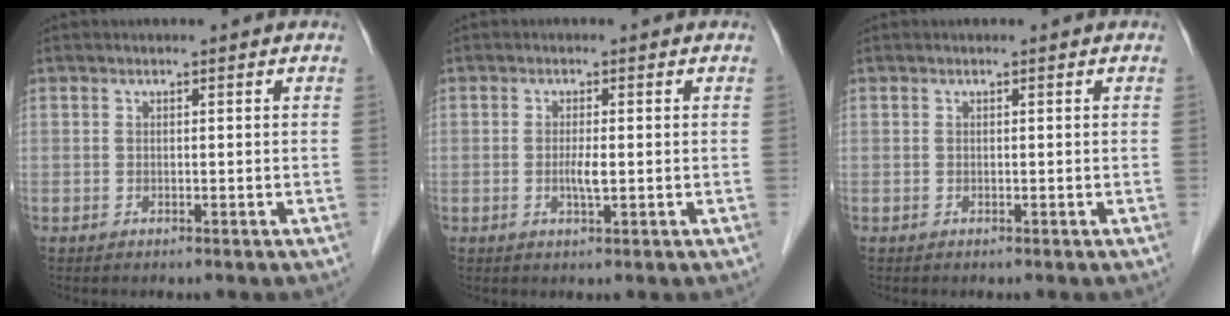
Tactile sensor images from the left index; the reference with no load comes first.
{"total": 2.0, "force": [-0.2, 0.2, 2.0], "torque": [-0.041, -0.003, -0.003]}
{"total": 0.0}